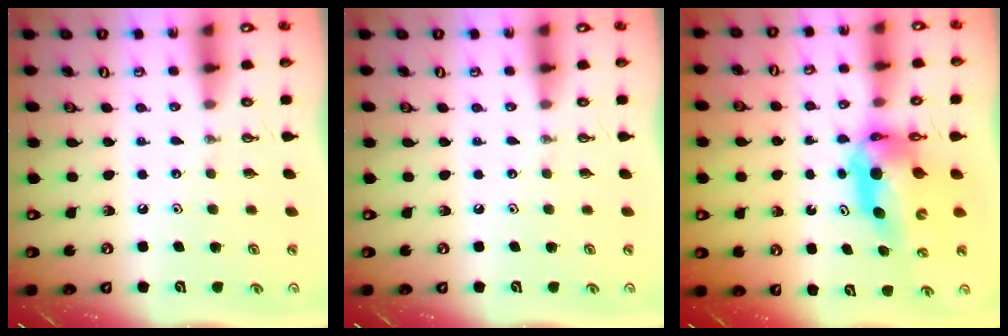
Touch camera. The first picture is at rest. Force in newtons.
{"total": 0.0}
{"total": 9.9, "press": 9.9, "slide": 1.1}